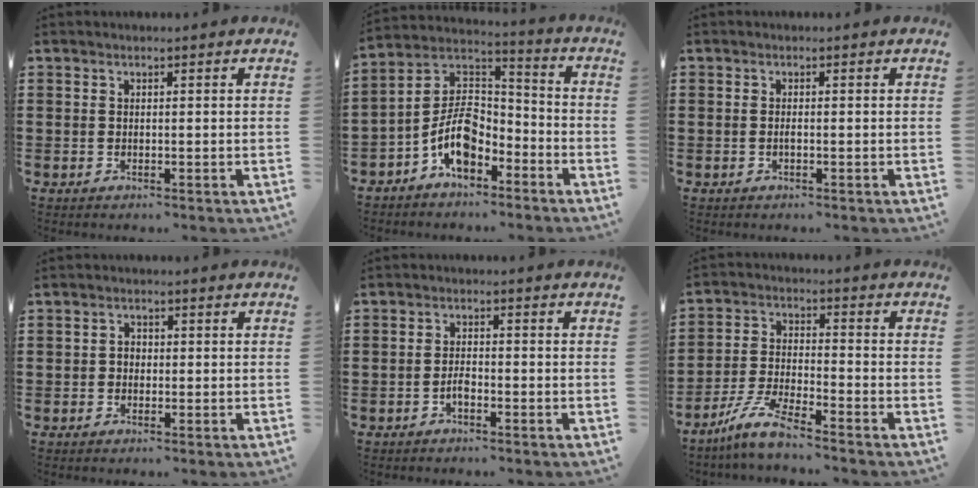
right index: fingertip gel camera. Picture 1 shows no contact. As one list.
[{"total": 8.7, "force": [-4.4, 4.8, 5.8], "torque": [-0.139, -0.006, -0.091]}, {"total": 0.7, "force": [-0.3, 0.1, 0.7], "torque": [-0.013, -0.003, -0.005]}, {"total": 1.3, "force": [-0.3, 1.1, 0.6], "torque": [-0.014, 0.002, -0.008]}, {"total": 2.1, "force": [-1.2, 0.9, 1.4], "torque": [-0.029, 0.004, -0.023]}, {"total": 6.7, "force": [-5.6, 0.3, 3.6], "torque": [-0.099, -0.014, -0.117]}]